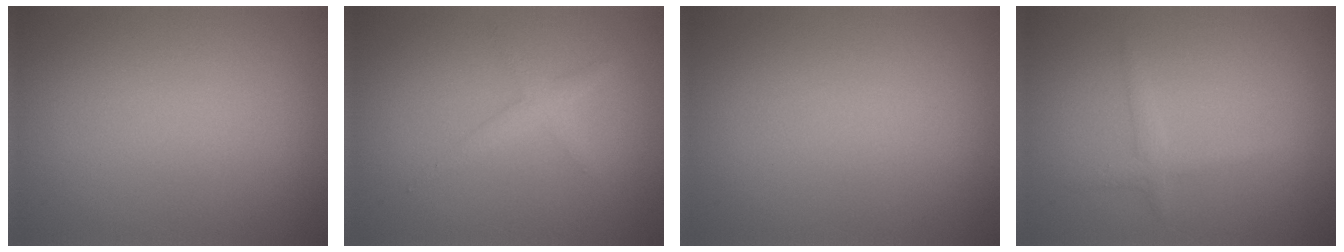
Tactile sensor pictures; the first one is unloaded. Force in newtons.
{"total": 1.6, "press": 1.6, "slide": 0.1}
{"total": 0.0}
{"total": 1.3, "press": 1.3, "slide": 0.1}